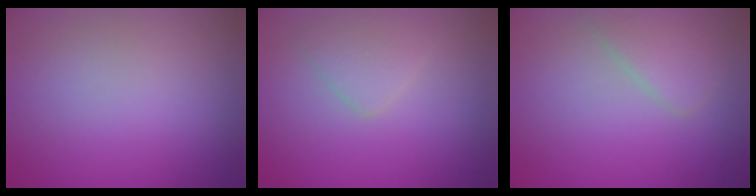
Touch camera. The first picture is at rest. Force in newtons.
{"total": 2.3, "press": 2.3, "slide": 0.1}
{"total": 2.9, "press": 2.9, "slide": 0.1}